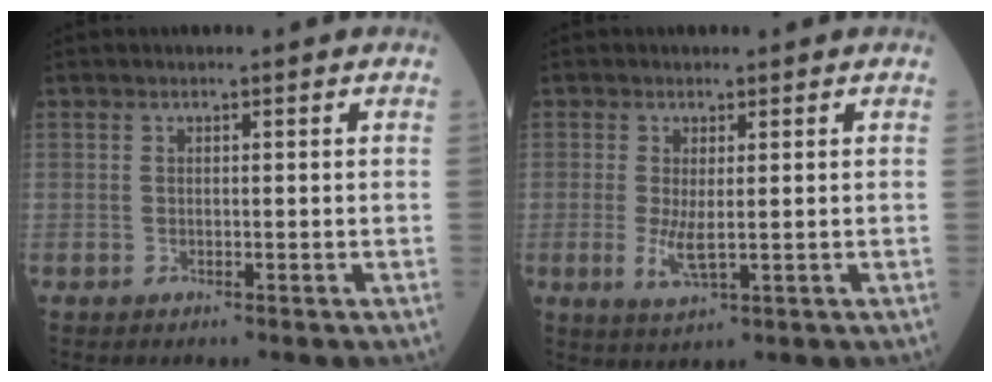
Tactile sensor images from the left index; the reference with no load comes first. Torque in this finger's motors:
{"motor_torque": [0.83, -0.09, 0.37, 0.11]}